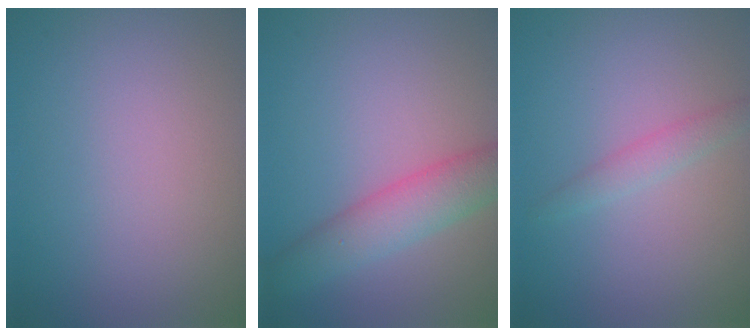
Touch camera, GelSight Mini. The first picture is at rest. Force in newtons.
{"total": 4.3, "press": 4.3, "slide": 0.0}
{"total": 1.4, "press": 1.4, "slide": 0.1}